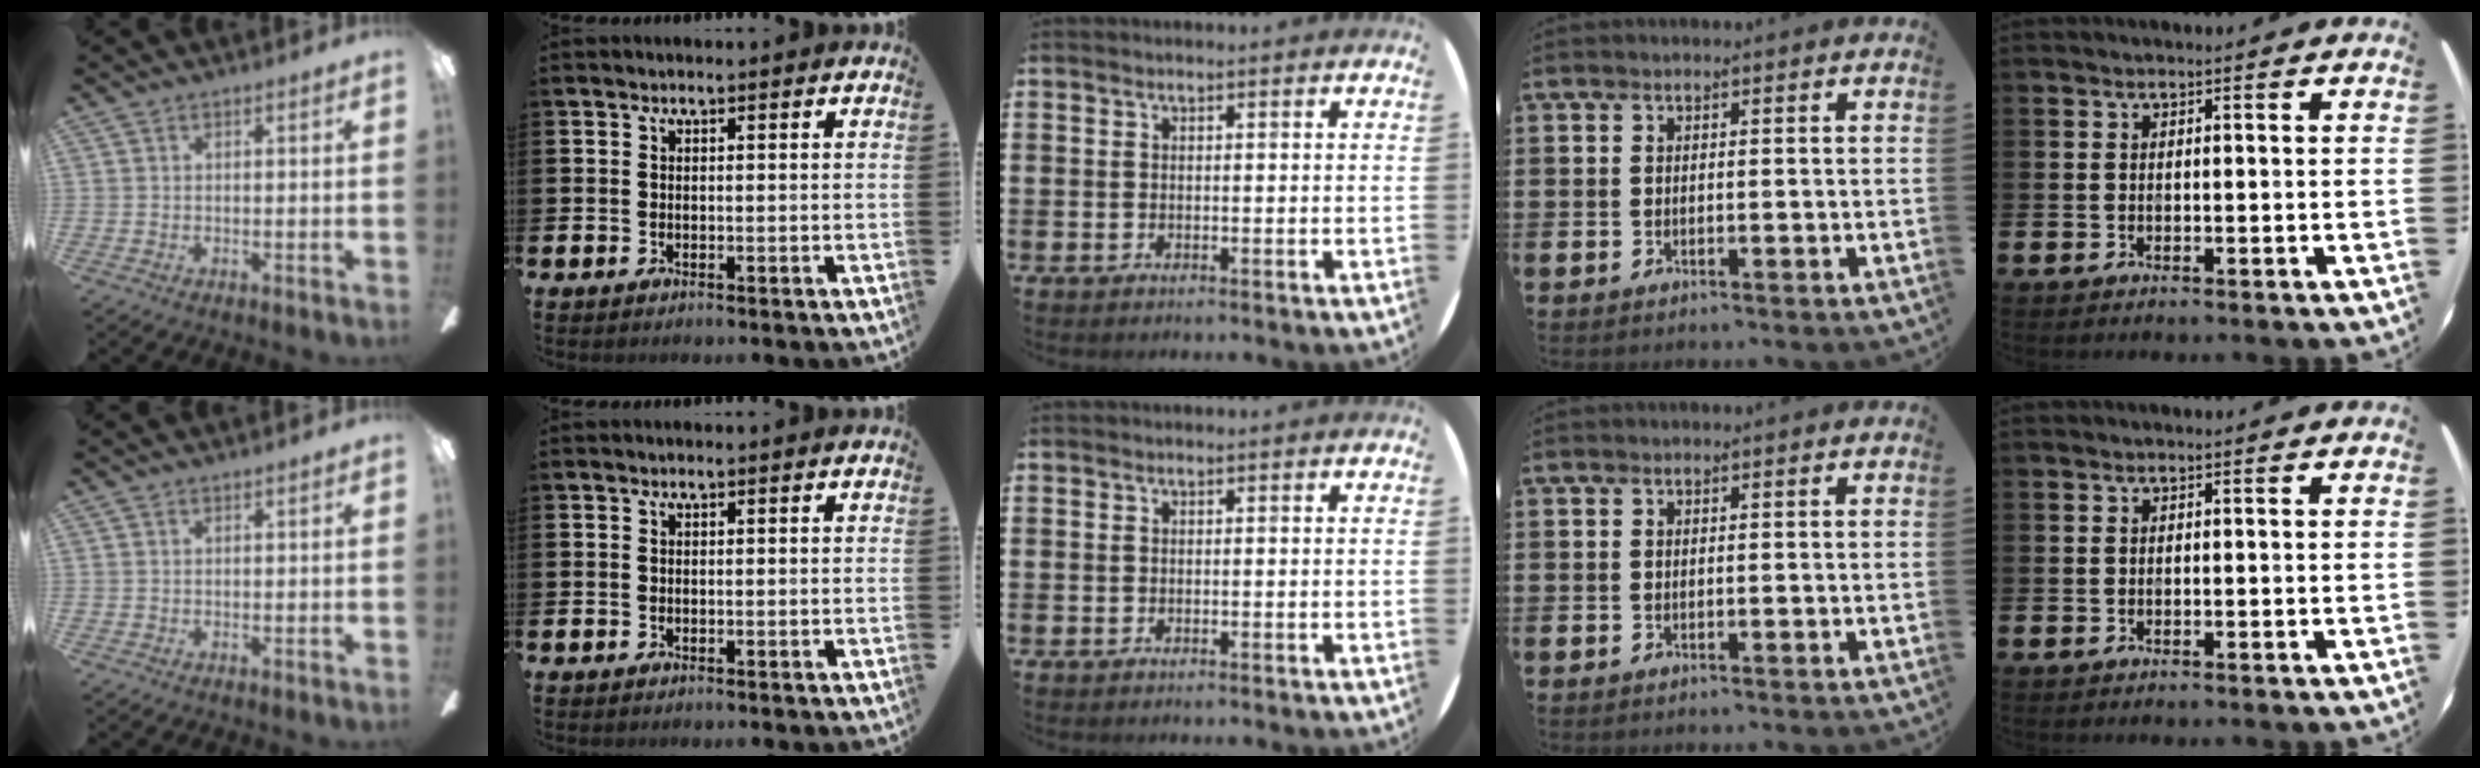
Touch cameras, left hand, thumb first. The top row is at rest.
{}